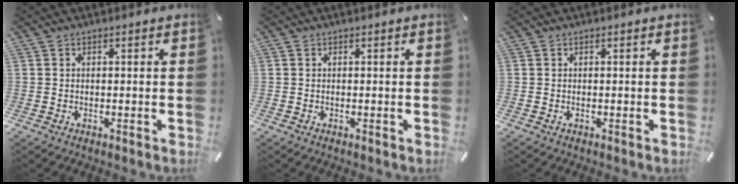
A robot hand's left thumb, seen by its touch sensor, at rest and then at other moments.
{"total": 0.0}
{"total": 0.0}